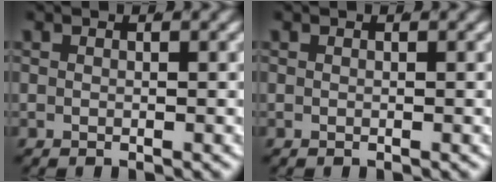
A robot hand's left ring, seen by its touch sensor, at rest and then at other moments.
{"total": 0.0}